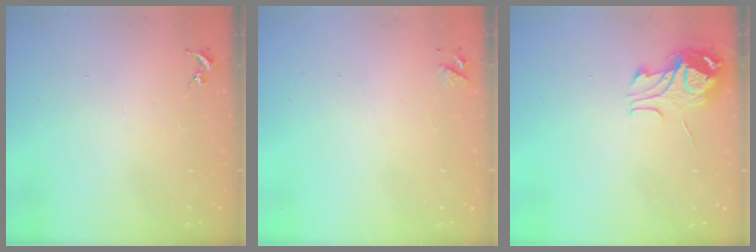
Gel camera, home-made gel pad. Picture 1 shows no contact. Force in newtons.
{"total": 3.6, "press": 3.5, "slide": 0.6}
{"total": 9.8, "press": 9.8, "slide": 1.2}